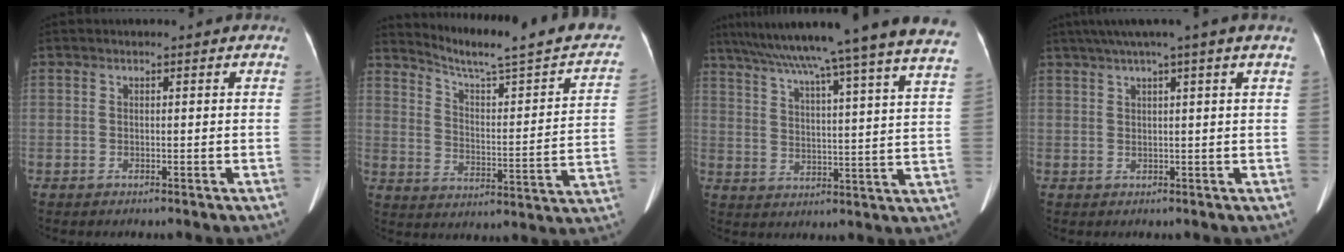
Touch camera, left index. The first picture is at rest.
{"total": 21.2, "force": [18.7, 1.8, 10.0], "torque": [-0.139, -0.041, 0.243]}
{"total": 31.4, "force": [27.6, -1.3, 14.9], "torque": [-0.237, -0.051, 0.357]}
{"total": 6.6, "force": [4.7, -1.6, 4.4], "torque": [-0.066, 0.027, 0.070]}